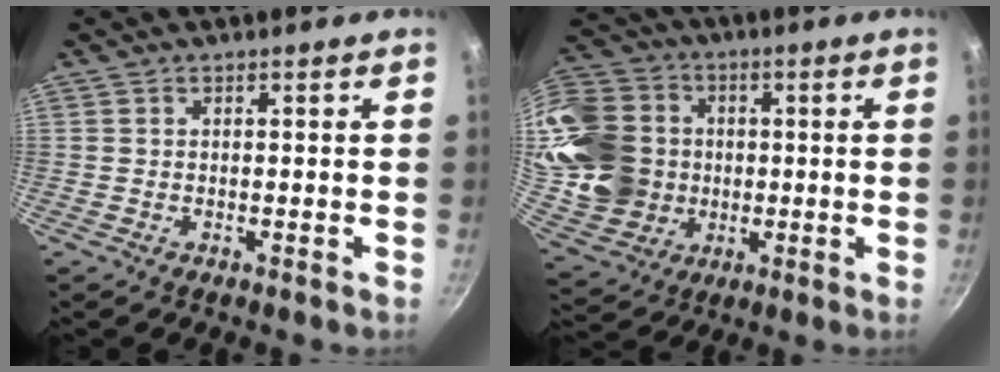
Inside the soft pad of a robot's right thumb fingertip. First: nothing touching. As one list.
[{"total": 22.8, "force": [1.0, 19.5, 11.8], "torque": [-0.241, 0.024, 0.033]}]